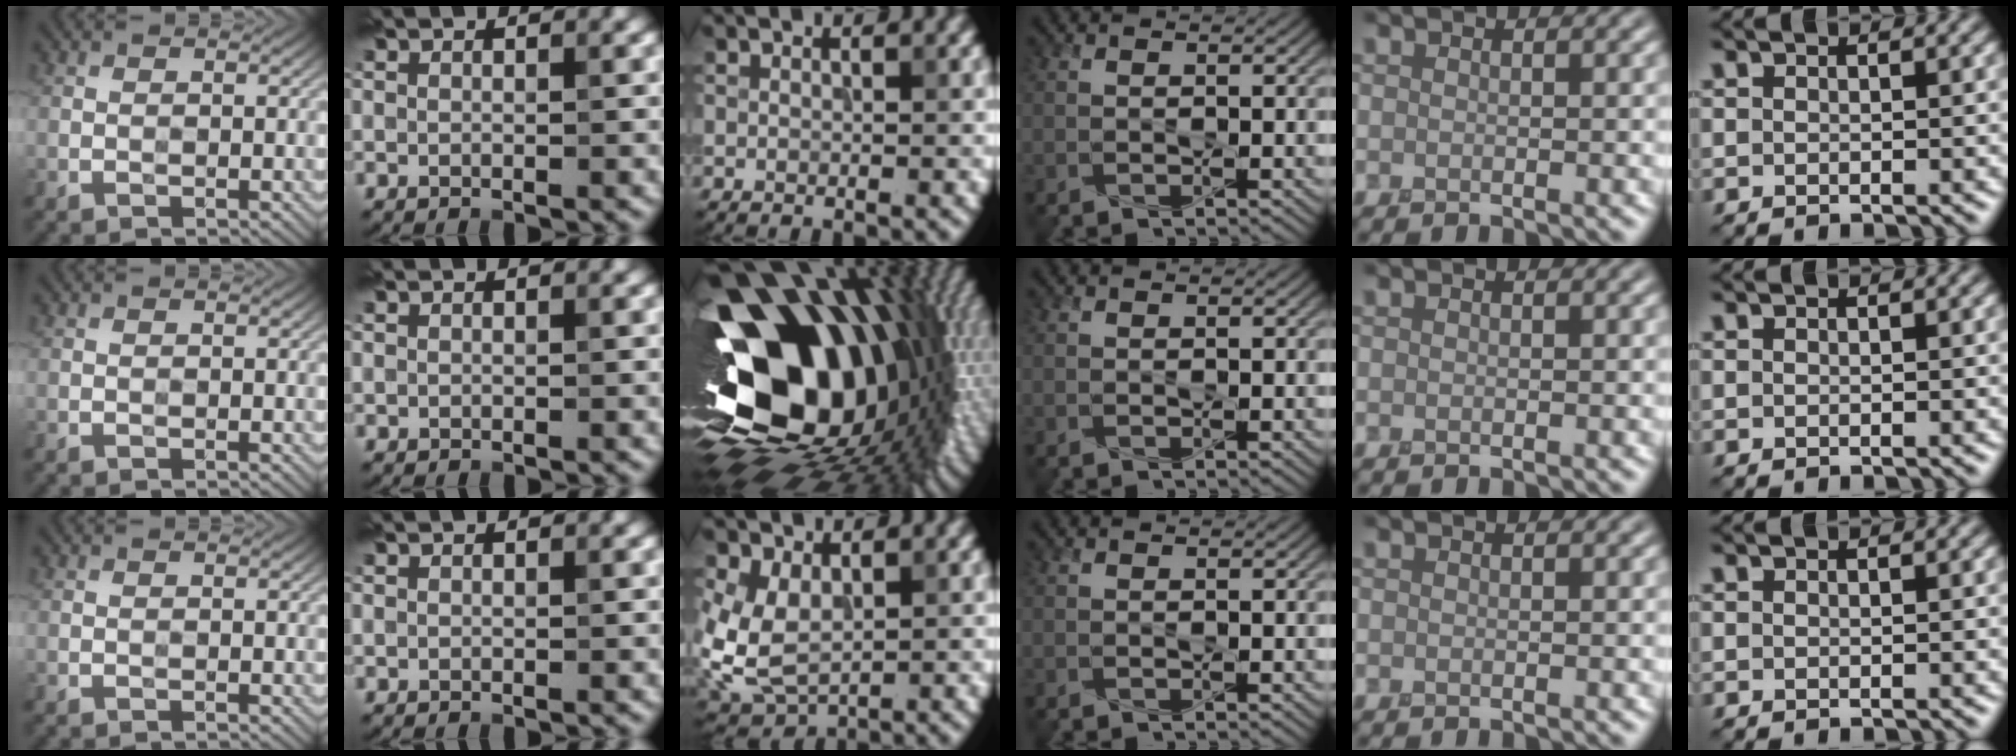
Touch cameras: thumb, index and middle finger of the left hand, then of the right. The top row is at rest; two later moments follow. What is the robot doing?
{"motion": "press", "object": "stapler"}